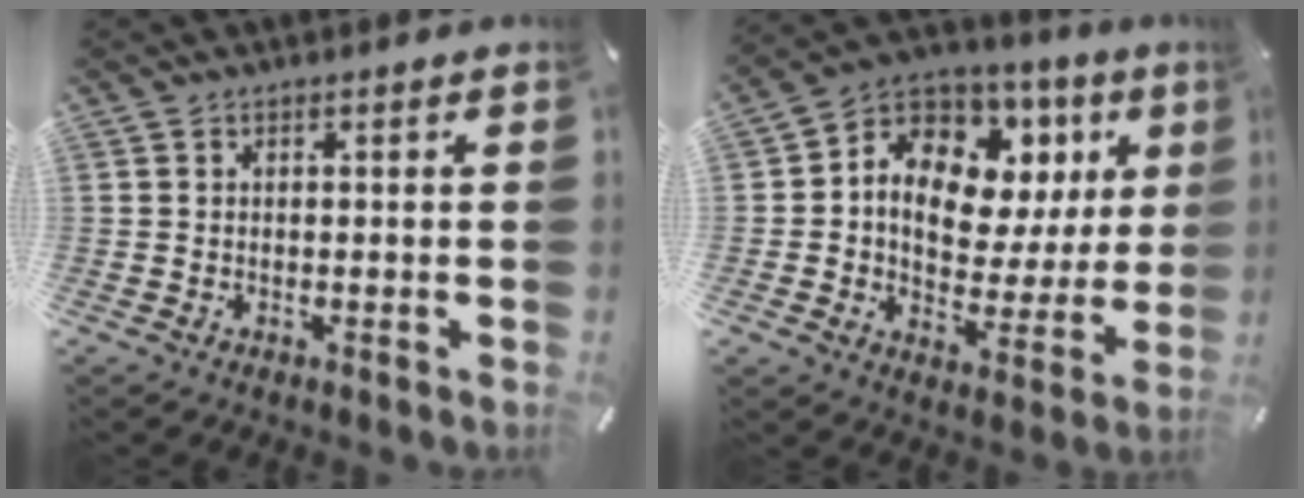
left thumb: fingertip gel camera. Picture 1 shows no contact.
{"total": 12.9, "force": [4.5, 9.5, 7.4], "torque": [-0.115, -0.039, 0.081]}